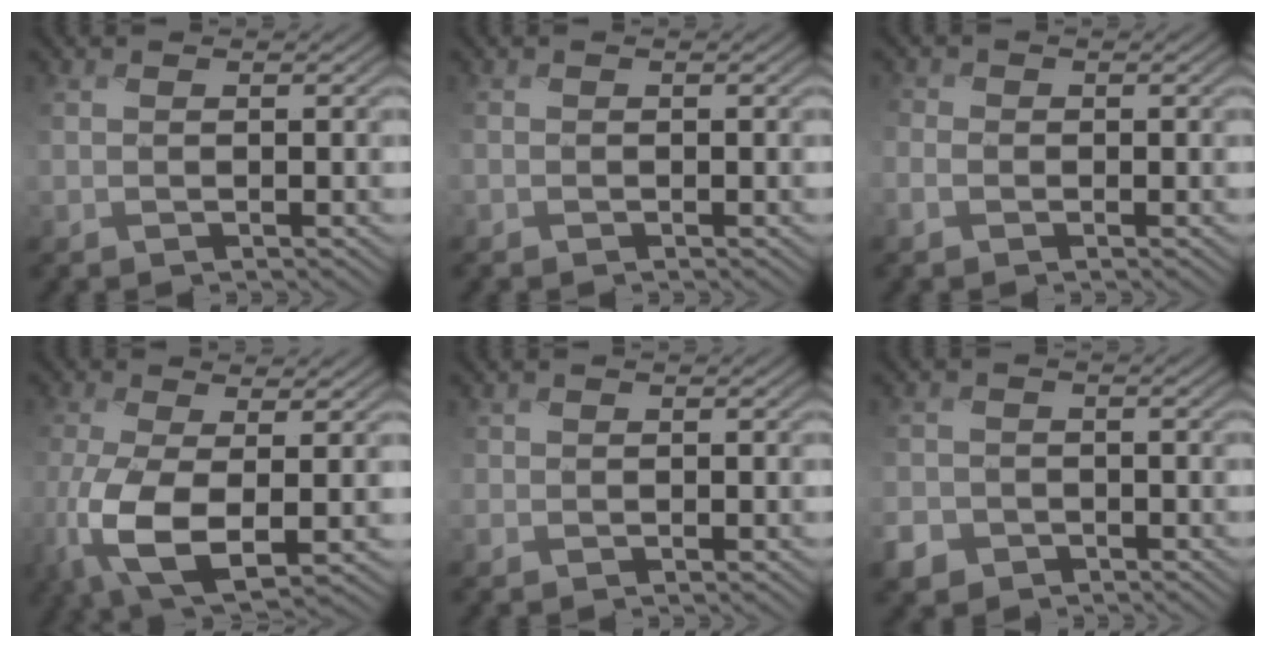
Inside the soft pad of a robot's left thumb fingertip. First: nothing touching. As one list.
[{"total": 0.6, "force": [-0.4, 0.4, -0.1], "torque": [0.000, -0.005, -0.011]}, {"total": 1.9, "force": [-0.9, 1.6, 0.6], "torque": [-0.016, -0.001, -0.025]}, {"total": 10.1, "force": [-2.5, 4.3, 8.8], "torque": [-0.211, -0.026, -0.045]}, {"total": 0.9, "force": [0.0, 0.9, 0.0], "torque": [0.000, -0.002, -0.003]}, {"total": 3.6, "force": [-2.1, 2.7, 1.0], "torque": [-0.030, -0.008, -0.050]}]